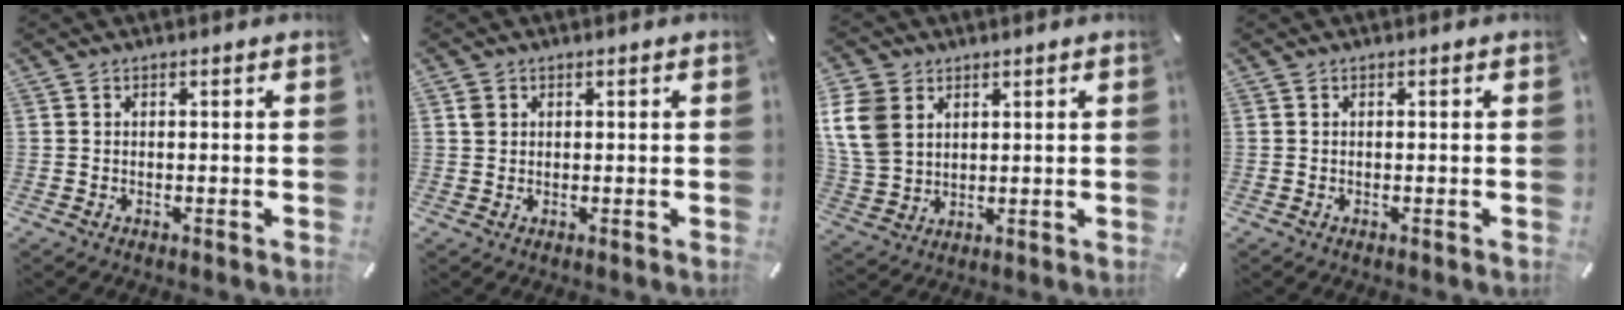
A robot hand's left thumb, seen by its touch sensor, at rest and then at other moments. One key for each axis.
{"total": 1.6, "fx": 0.6, "fy": 1.5, "fz": 0.2, "tx": 0.004, "ty": 0.002, "tz": 0.007}
{"total": 10.4, "fx": 3.4, "fy": 8.2, "fz": 5.4, "tx": -0.153, "ty": -0.001, "tz": 0.065}
{"total": 0.0}